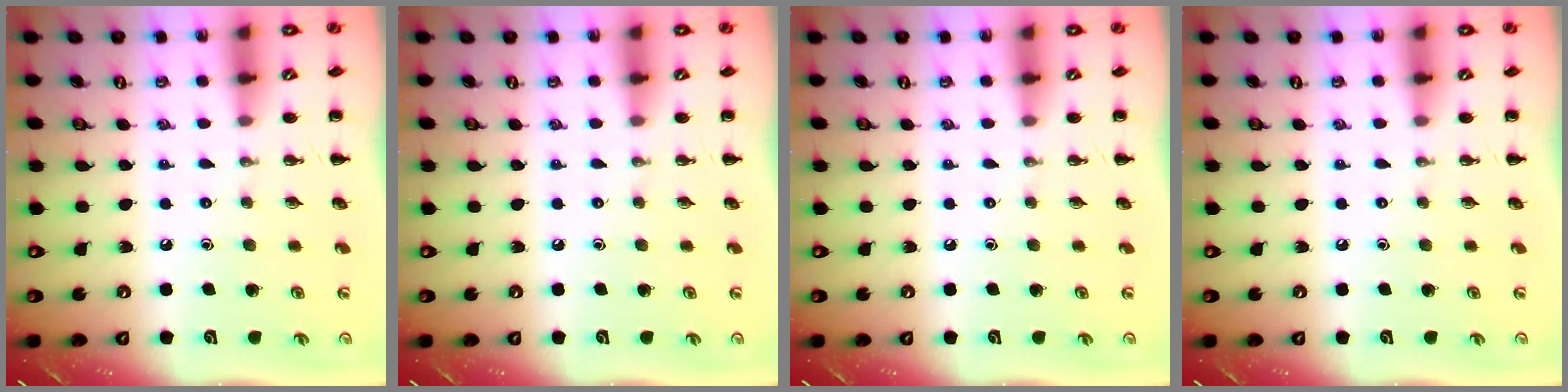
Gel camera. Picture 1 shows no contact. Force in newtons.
{"total": 0.0}
{"total": 0.0}
{"total": 0.0}